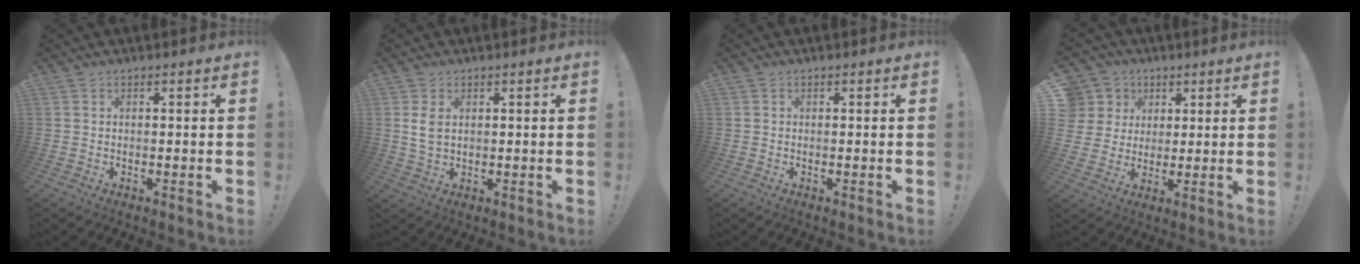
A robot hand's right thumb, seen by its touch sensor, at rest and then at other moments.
{"total": 4.0, "force": [1.3, 2.3, 3.1], "torque": [-0.052, -0.003, 0.020]}
{"total": 0.0}
{"total": 9.2, "force": [2.8, 8.5, 2.2], "torque": [-0.030, -0.010, 0.062]}